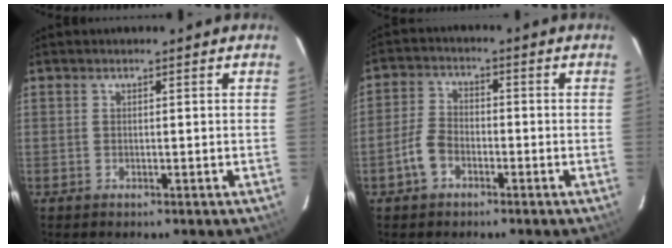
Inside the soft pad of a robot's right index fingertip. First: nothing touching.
{"total": 5.1, "force": [-2.6, 3.3, 2.9], "torque": [-0.066, 0.013, -0.049]}